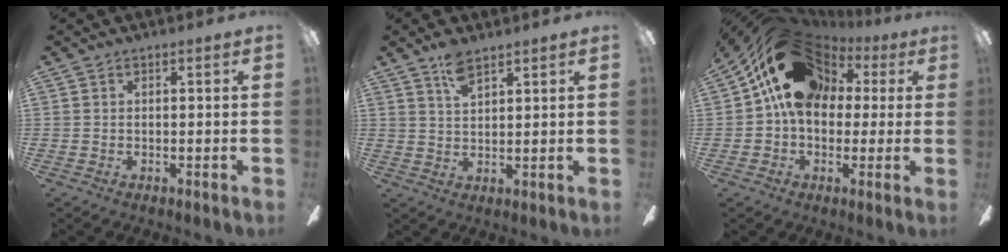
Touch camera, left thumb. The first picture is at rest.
{"total": 5.4, "force": [3.8, 2.2, 3.2], "torque": [-0.056, -0.011, 0.068]}
{"total": 19.6, "force": [7.1, 14.3, 11.5], "torque": [-0.192, -0.012, 0.134]}